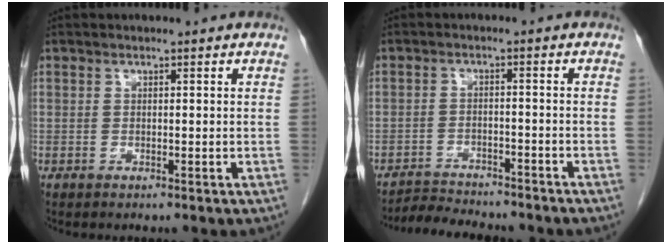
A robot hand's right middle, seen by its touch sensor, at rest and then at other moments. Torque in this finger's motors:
{"motor_torque": [1.08, -1.06, 0.09, 0.05]}